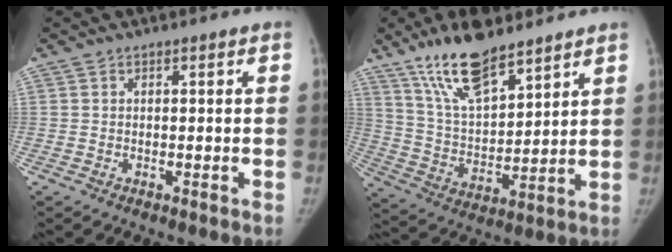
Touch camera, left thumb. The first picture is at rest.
{"total": 15.4, "force": [11.2, 5.2, 9.3], "torque": [-0.143, -0.058, 0.214]}